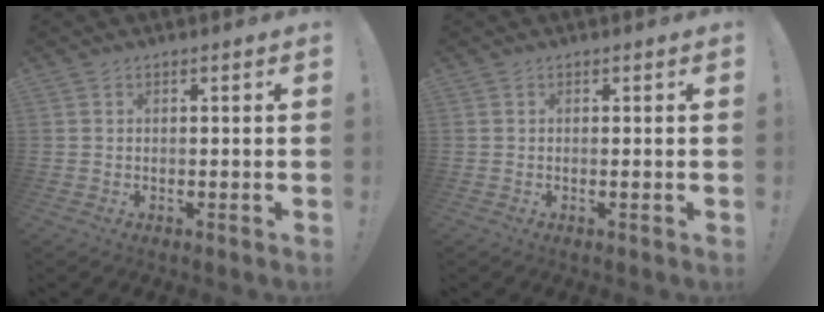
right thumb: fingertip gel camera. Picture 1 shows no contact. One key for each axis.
{"total": 0.8, "fx": -0.2, "fy": -0.6, "fz": 0.6, "tx": -0.006, "ty": -0.003, "tz": -0.005}